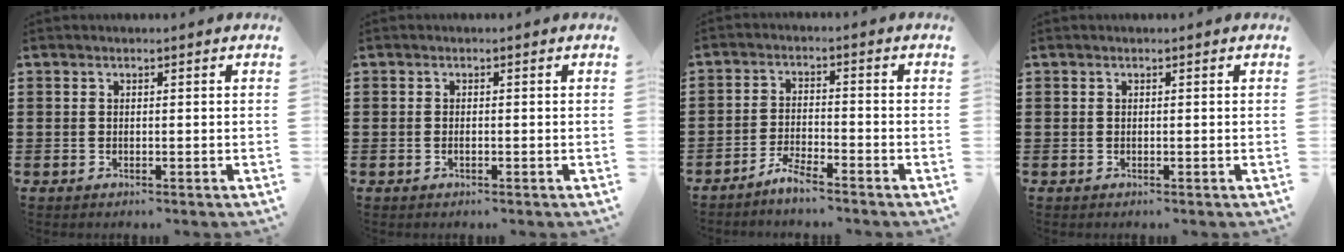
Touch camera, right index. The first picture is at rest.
{"total": 0.6, "force": [-0.3, 0.2, 0.5], "torque": [-0.011, -0.004, -0.004]}
{"total": 3.3, "force": [-3.2, -0.1, 0.8], "torque": [-0.024, 0.003, -0.068]}
{"total": 0.0}